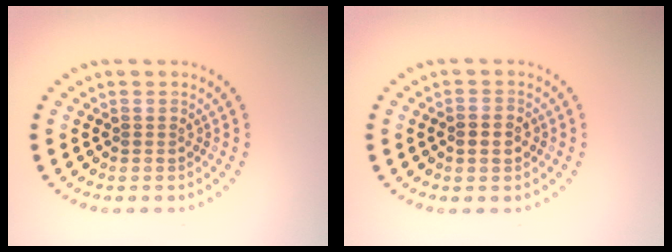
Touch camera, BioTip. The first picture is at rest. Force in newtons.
{"total": 1.7, "press": 1.7, "slide": 0.4}